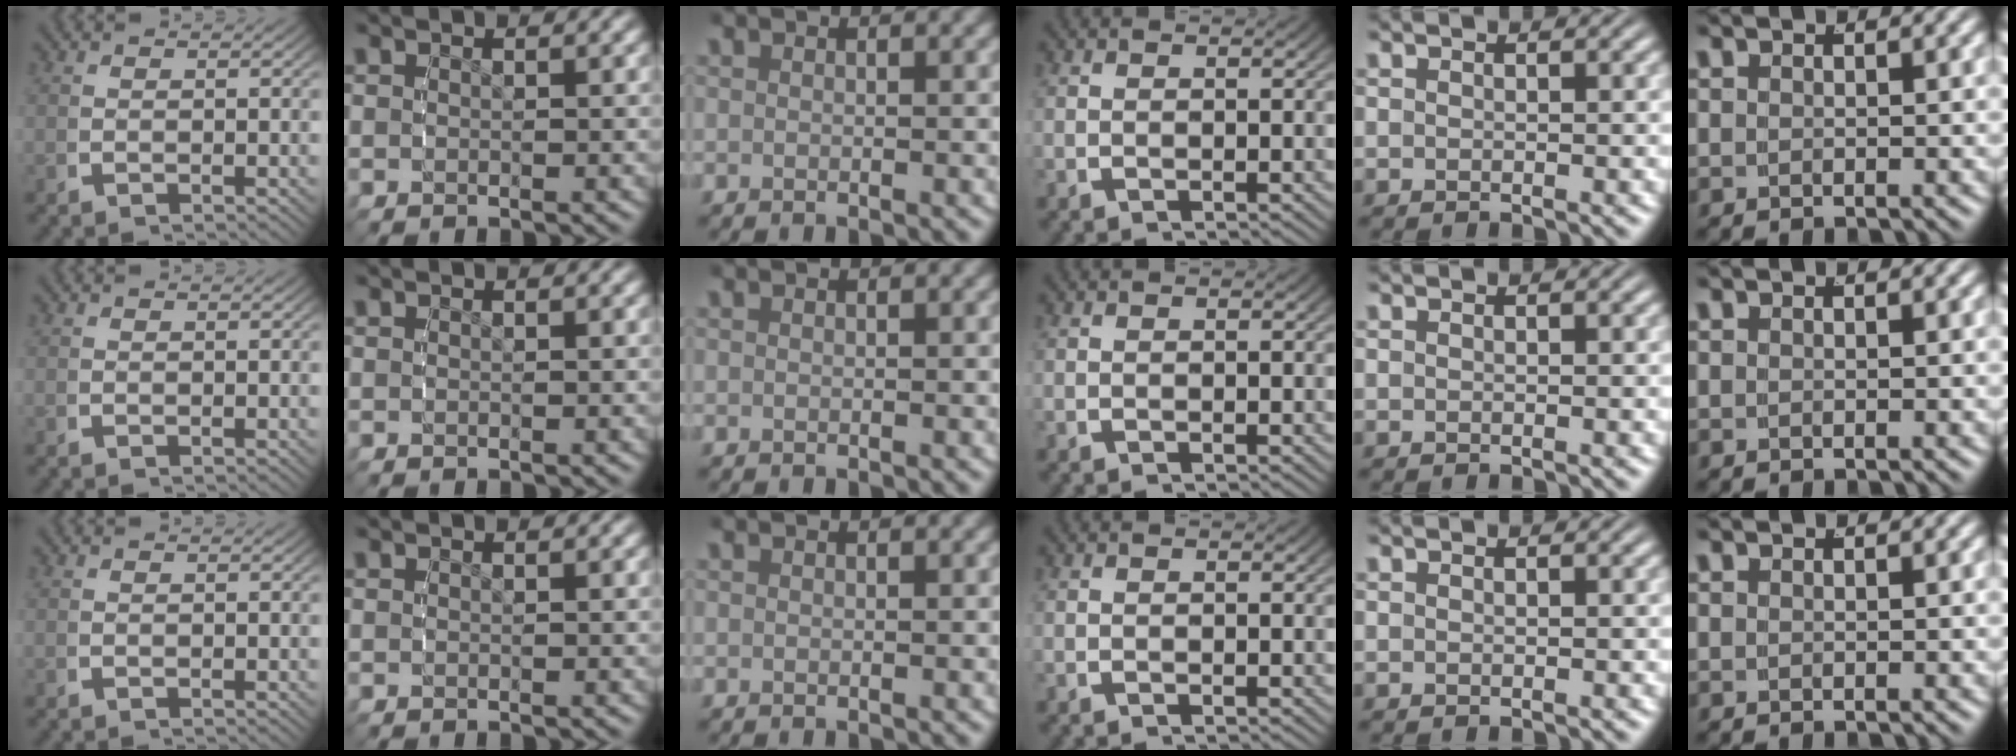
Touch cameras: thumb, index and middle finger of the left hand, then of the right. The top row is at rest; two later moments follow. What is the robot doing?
{"motion": "reach", "object": "pencil case"}